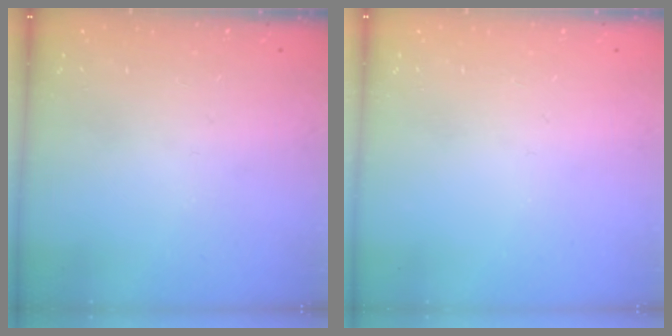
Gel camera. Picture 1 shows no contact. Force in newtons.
{"total": 0.0}